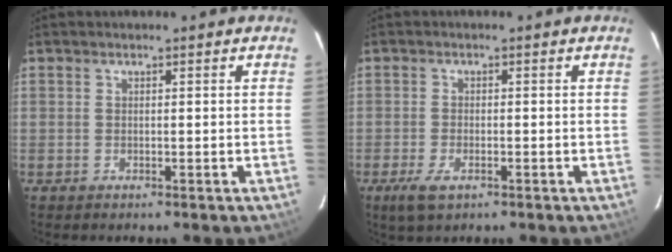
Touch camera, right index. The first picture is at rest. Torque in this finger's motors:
{"motor_torque": [0.50, -0.20, 0.23, 0.05]}